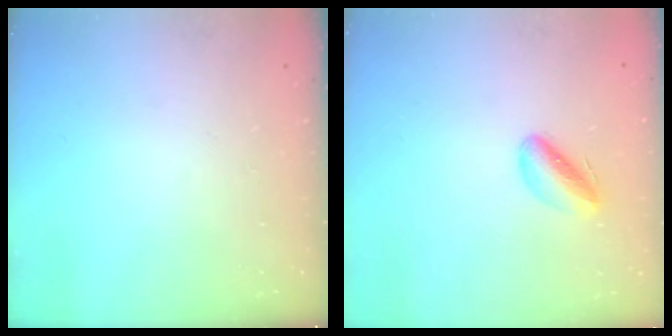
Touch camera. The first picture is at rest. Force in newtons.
{"total": 5.1, "press": 4.8, "slide": 1.6}